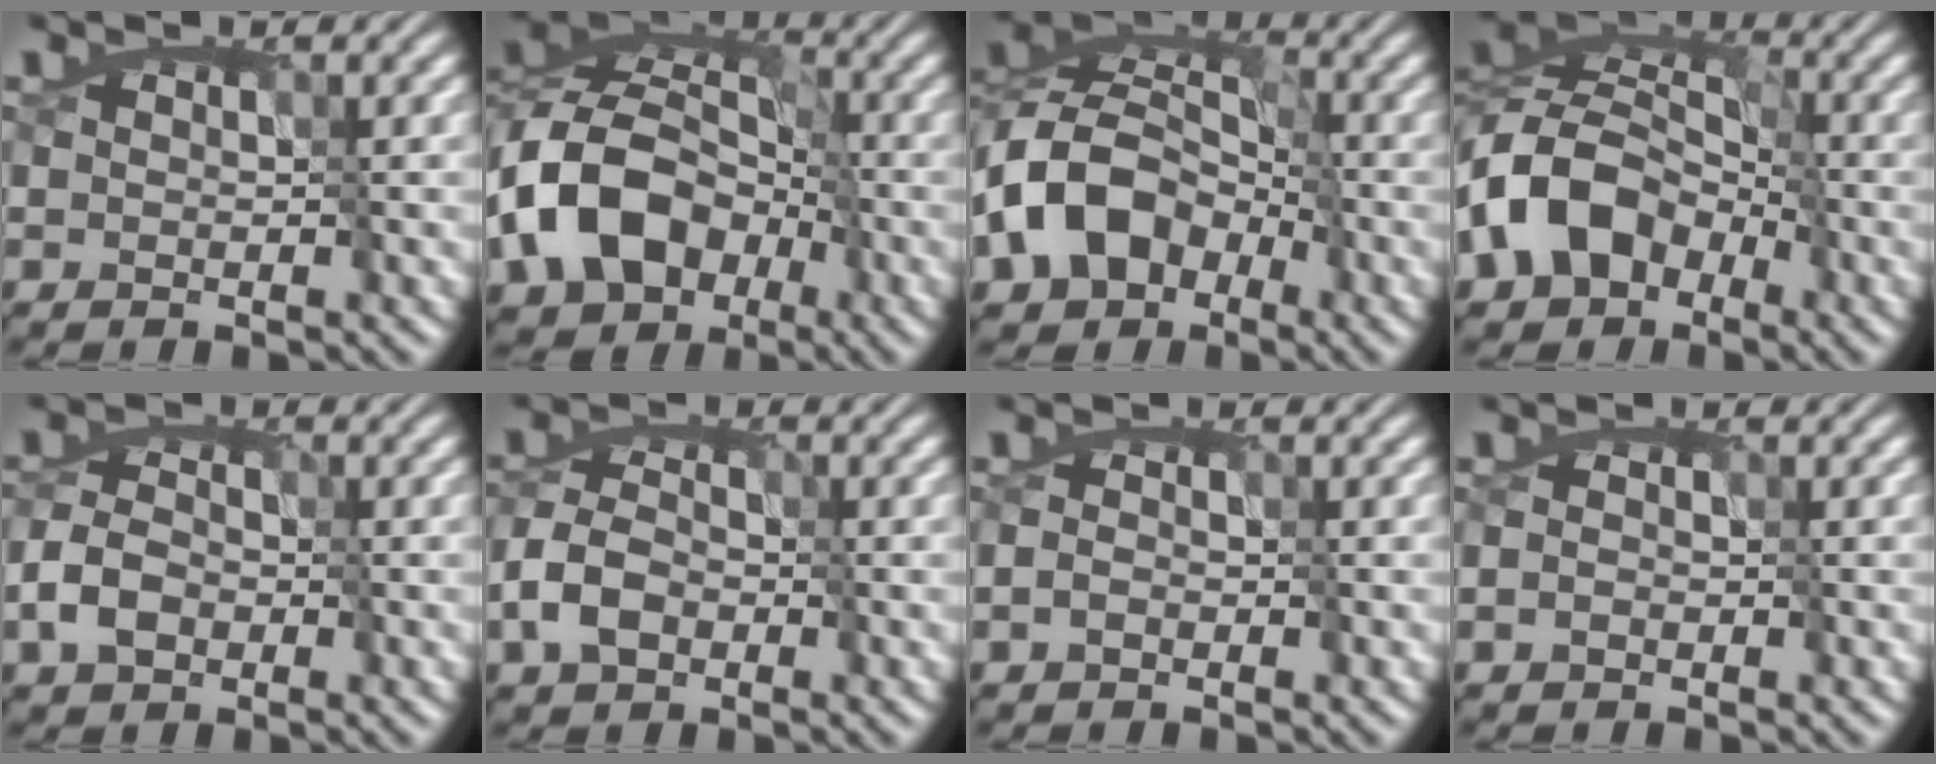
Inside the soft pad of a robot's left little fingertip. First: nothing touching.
{"total": 10.7, "force": [-5.4, 7.2, 5.8], "torque": [-0.114, 0.005, -0.114]}
{"total": 8.3, "force": [-5.1, 5.4, 3.7], "torque": [-0.064, 0.006, -0.111]}
{"total": 8.6, "force": [-5.3, 5.6, 3.8], "torque": [-0.073, 0.007, -0.118]}
{"total": 3.5, "force": [-2.7, 1.8, 1.3], "torque": [-0.023, 0.002, -0.053]}
{"total": 4.0, "force": [-3.0, 2.1, 1.7], "torque": [-0.036, 0.003, -0.059]}
{"total": 1.9, "force": [-1.1, 1.3, 0.9], "torque": [-0.002, 0.011, -0.025]}
{"total": 2.0, "force": [-0.3, 1.6, 1.1], "torque": [-0.004, 0.015, -0.018]}